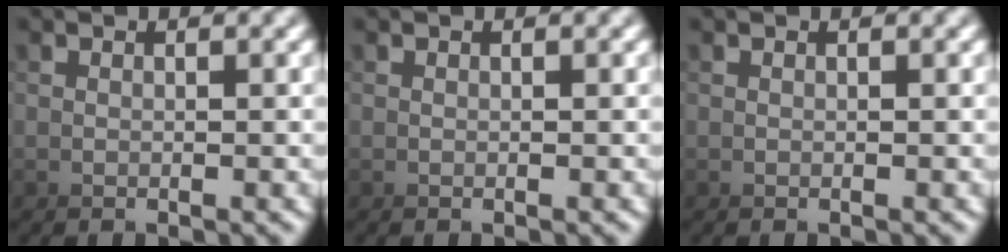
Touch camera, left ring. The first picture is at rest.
{"total": 0.0}
{"total": 0.0}